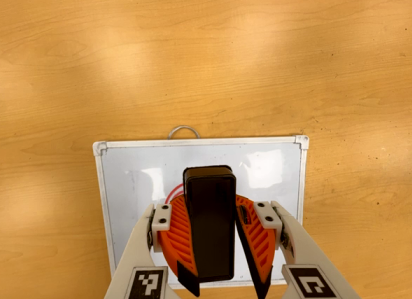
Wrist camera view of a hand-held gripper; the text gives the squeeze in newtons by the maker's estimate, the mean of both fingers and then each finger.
{"total": 9.9, "left": 10.5, "right": 9.4}